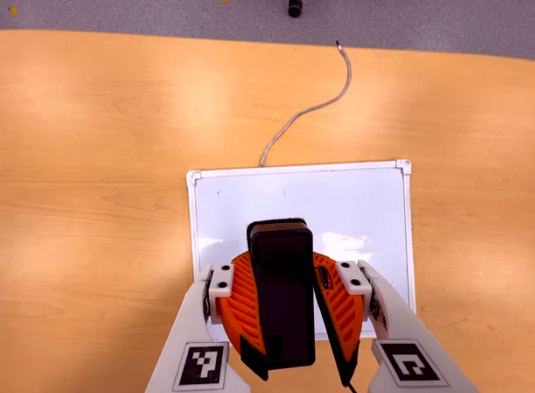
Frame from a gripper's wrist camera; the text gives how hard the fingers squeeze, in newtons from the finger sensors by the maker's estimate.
{"total": 8.6, "left": 9.2, "right": 8.1}